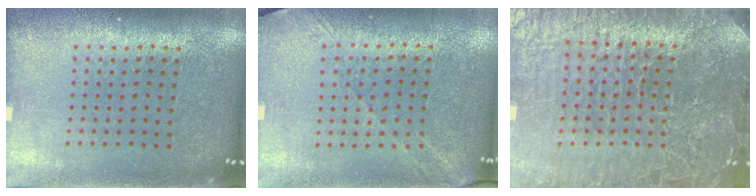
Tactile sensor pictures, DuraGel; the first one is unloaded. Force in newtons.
{"total": 1.5, "press": 1.3, "slide": 0.8}
{"total": 6.2, "press": 5.5, "slide": 2.8}